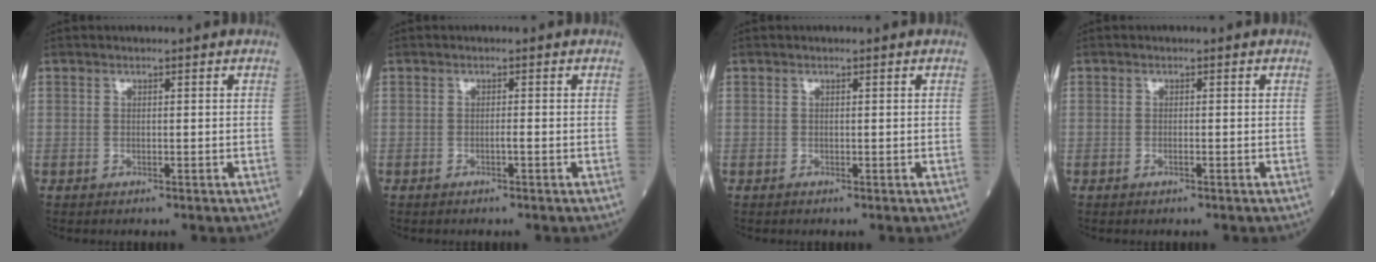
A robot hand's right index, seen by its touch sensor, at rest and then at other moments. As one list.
[{"total": 0.6, "force": [-0.3, -0.1, 0.5], "torque": [-0.008, 0.001, -0.007]}, {"total": 0.0}, {"total": 0.7, "force": [-0.4, 0.0, 0.6], "torque": [-0.015, -0.001, -0.006]}]